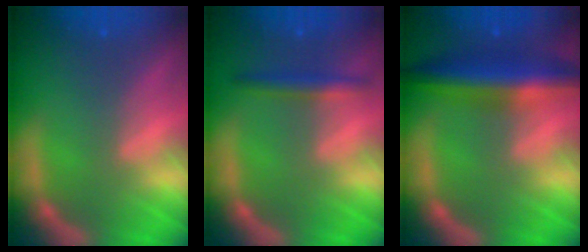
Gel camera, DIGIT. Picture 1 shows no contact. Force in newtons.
{"total": 2.4}
{"total": 7.0}